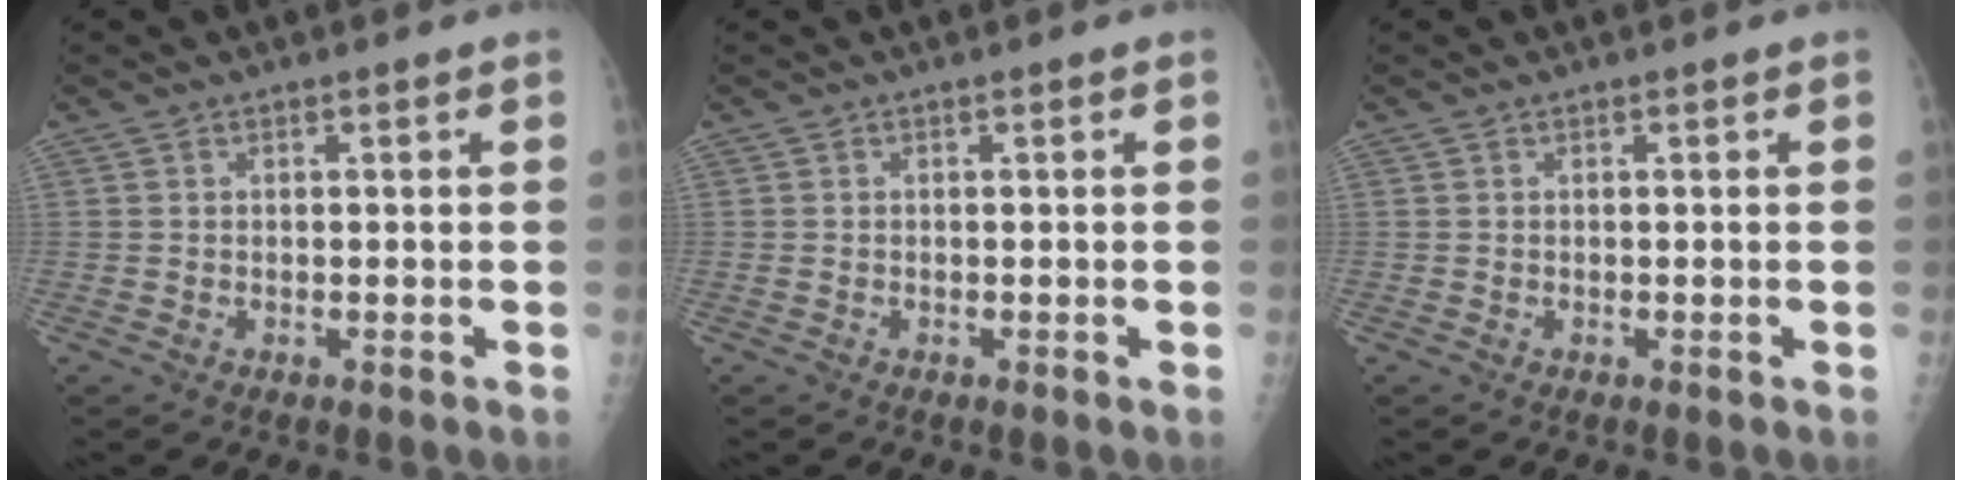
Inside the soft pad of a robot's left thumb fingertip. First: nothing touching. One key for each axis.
{"total": 0.0}
{"total": 0.0}